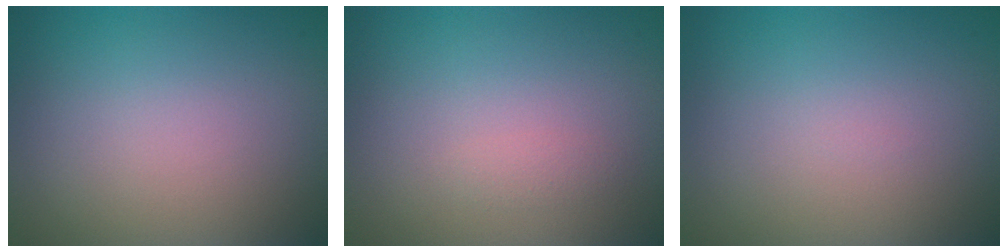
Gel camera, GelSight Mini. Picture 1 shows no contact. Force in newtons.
{"total": 0.7, "press": 0.7, "slide": 0.0}
{"total": 0.0}